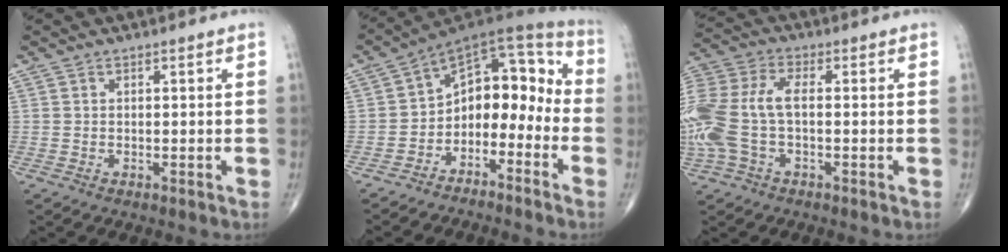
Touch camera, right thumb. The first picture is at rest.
{"total": 13.0, "force": [-4.6, 8.5, 8.8], "torque": [-0.077, 0.095, -0.086]}
{"total": 15.8, "force": [-1.5, 8.4, 13.3], "torque": [-0.339, 0.023, -0.028]}